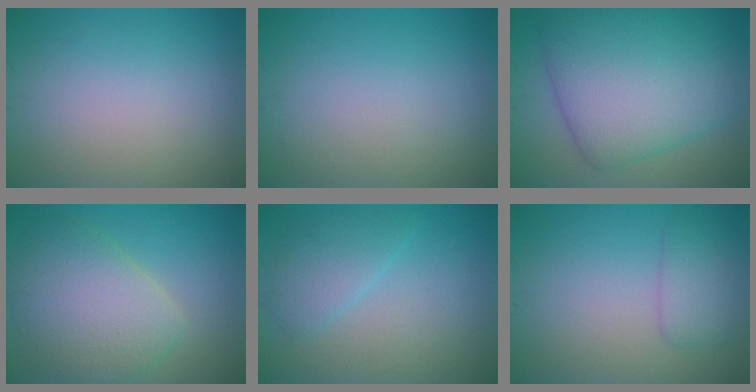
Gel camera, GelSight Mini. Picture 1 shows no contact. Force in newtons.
{"total": 0.0}
{"total": 11.0, "press": 11.0, "slide": 0.2}
{"total": 7.2, "press": 7.1, "slide": 0.3}
{"total": 2.7, "press": 2.7, "slide": 0.1}
{"total": 2.6, "press": 2.6, "slide": 0.0}